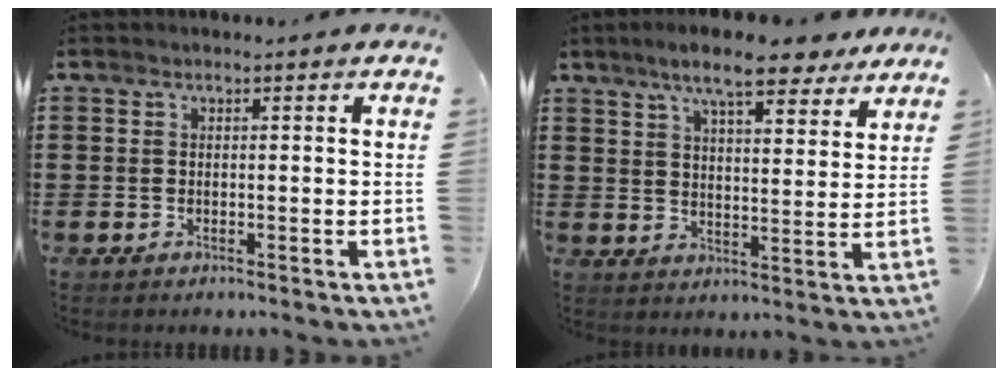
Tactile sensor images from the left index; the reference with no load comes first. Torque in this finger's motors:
{"motor_torque": [2.14, 0.00, 0.81, 0.21]}